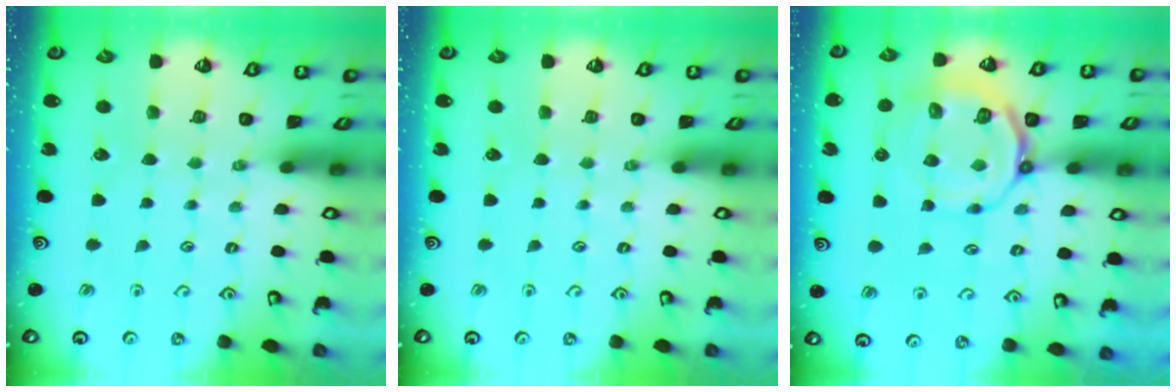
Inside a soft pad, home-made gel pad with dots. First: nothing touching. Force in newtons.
{"total": 0.0}
{"total": 10.7, "press": 10.3, "slide": 2.8}